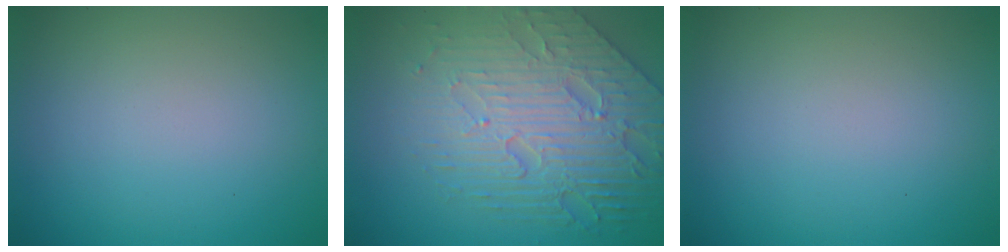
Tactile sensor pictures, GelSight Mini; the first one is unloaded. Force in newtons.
{"total": 7.4, "press": 5.6, "slide": 4.8}
{"total": 0.0}